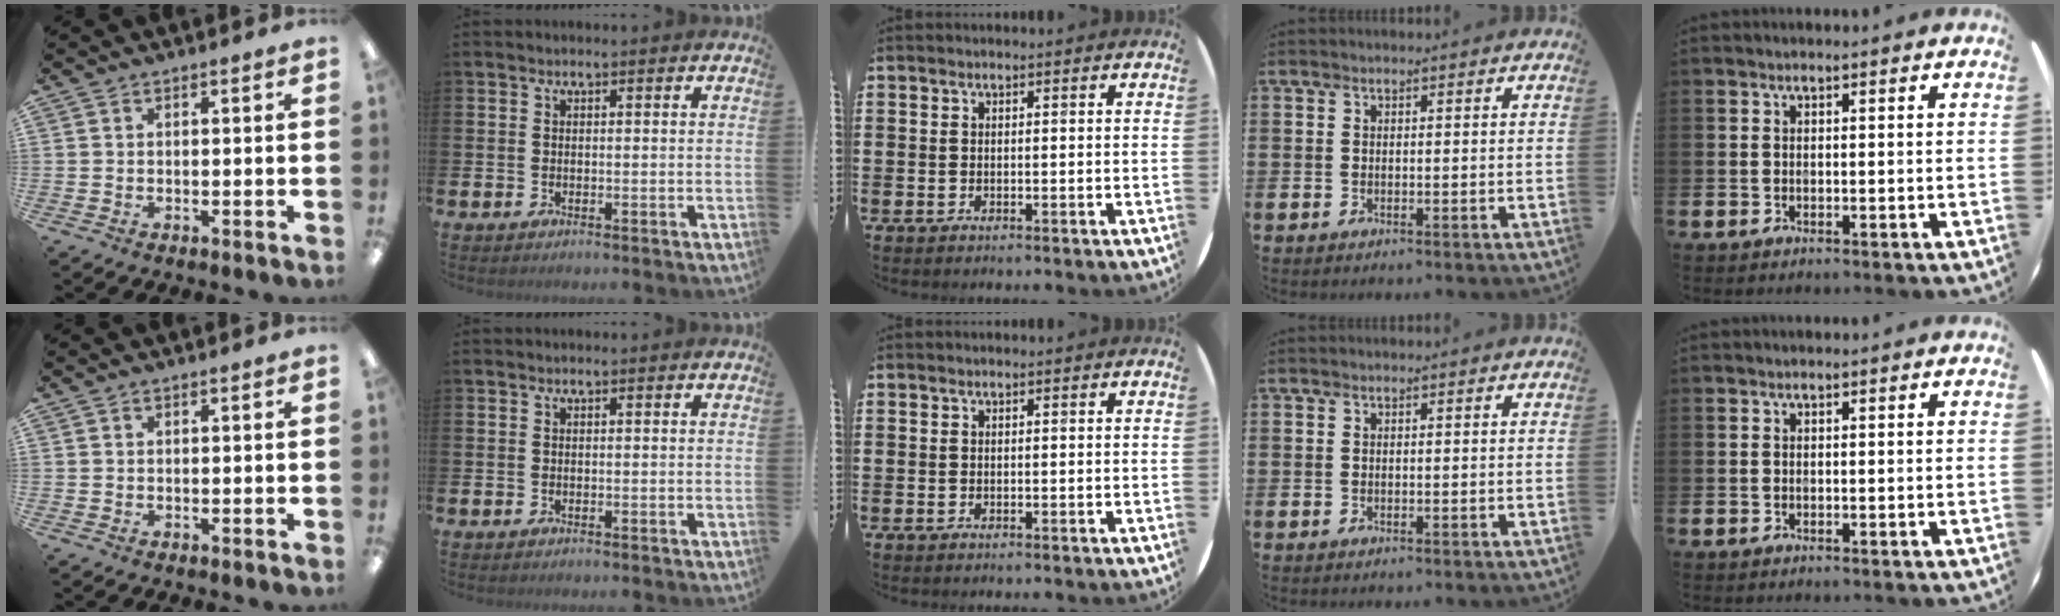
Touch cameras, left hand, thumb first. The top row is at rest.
{}